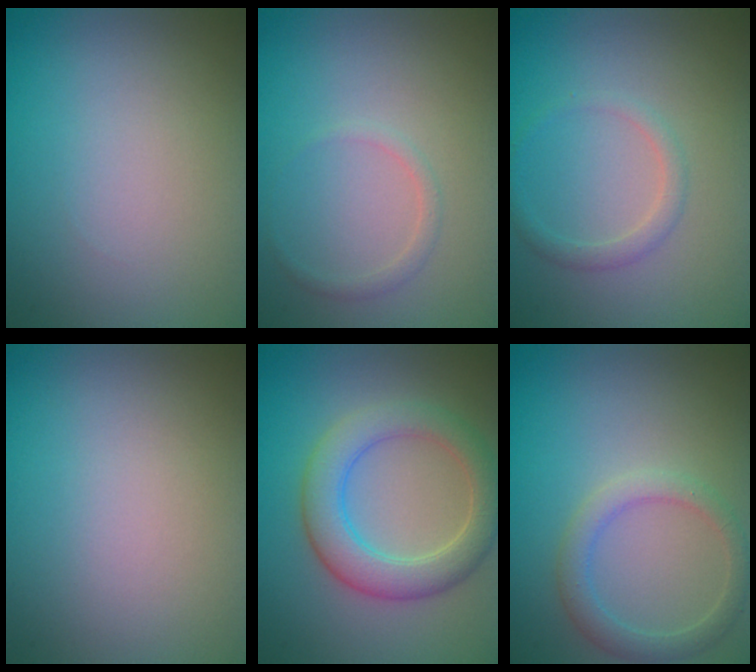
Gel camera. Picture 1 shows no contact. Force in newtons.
{"total": 0.9, "press": 0.9, "slide": 0.1}
{"total": 1.5, "press": 1.5, "slide": 0.2}
{"total": 0.0}
{"total": 5.0, "press": 4.9, "slide": 0.4}
{"total": 2.5, "press": 2.5, "slide": 0.1}